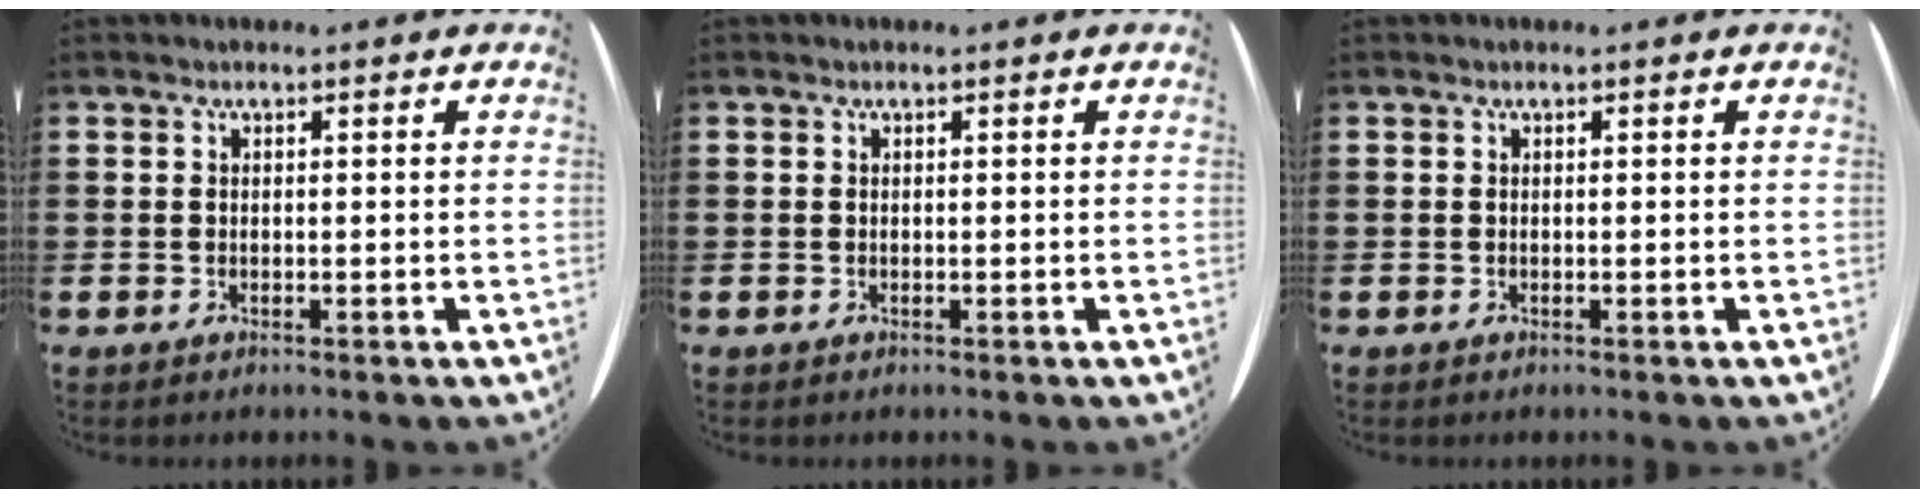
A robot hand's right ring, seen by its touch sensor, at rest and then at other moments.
{"total": 0.0}
{"total": 0.0}